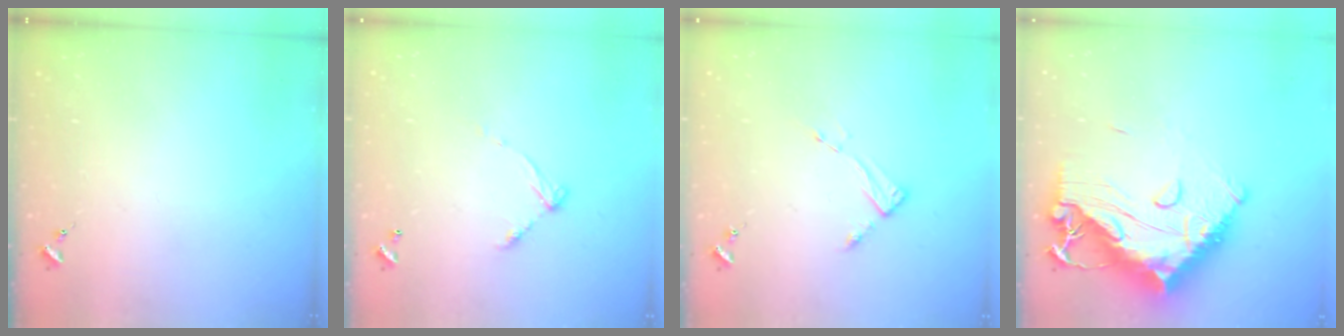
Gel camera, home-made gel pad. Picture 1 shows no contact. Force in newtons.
{"total": 5.8, "press": 5.8, "slide": 0.4}
{"total": 3.4, "press": 3.4, "slide": 0.4}
{"total": 22.9, "press": 22.7, "slide": 2.4}